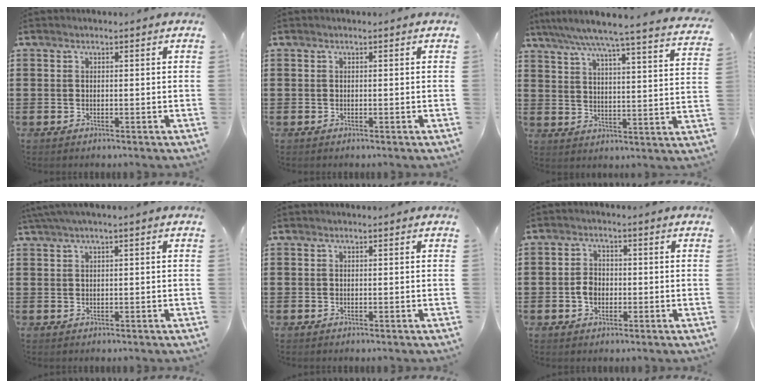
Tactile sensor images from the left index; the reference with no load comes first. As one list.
[{"total": 0.0}, {"total": 6.3, "force": [5.5, -1.1, 3.0], "torque": [-0.082, -0.045, 0.085]}, {"total": 1.6, "force": [0.5, -0.1, 1.5], "torque": [-0.025, -0.002, 0.009]}, {"total": 0.0}, {"total": 3.0, "force": [-0.7, 2.3, 1.8], "torque": [-0.038, 0.004, -0.014]}]